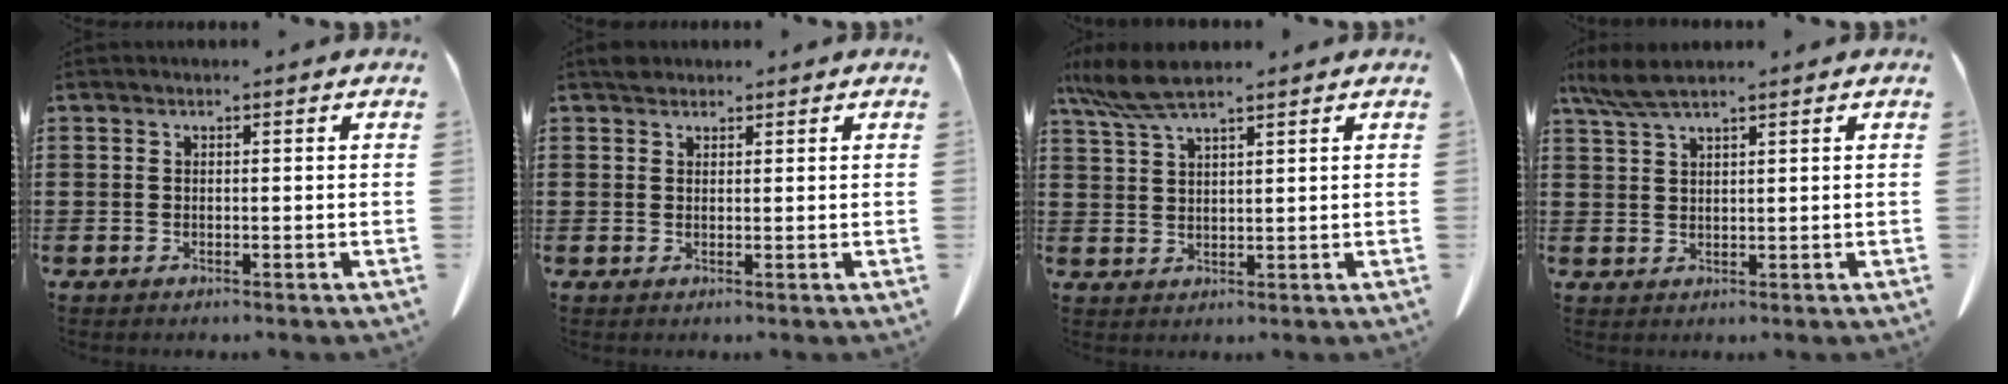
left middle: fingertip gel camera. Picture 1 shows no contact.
{"total": 1.7, "force": [1.4, 0.8, 0.3], "torque": [-0.003, 0.001, 0.026]}
{"total": 6.3, "force": [4.8, 0.9, 3.9], "torque": [-0.095, -0.008, 0.086]}
{"total": 4.2, "force": [3.2, 0.5, 2.7], "torque": [-0.060, 0.000, 0.059]}